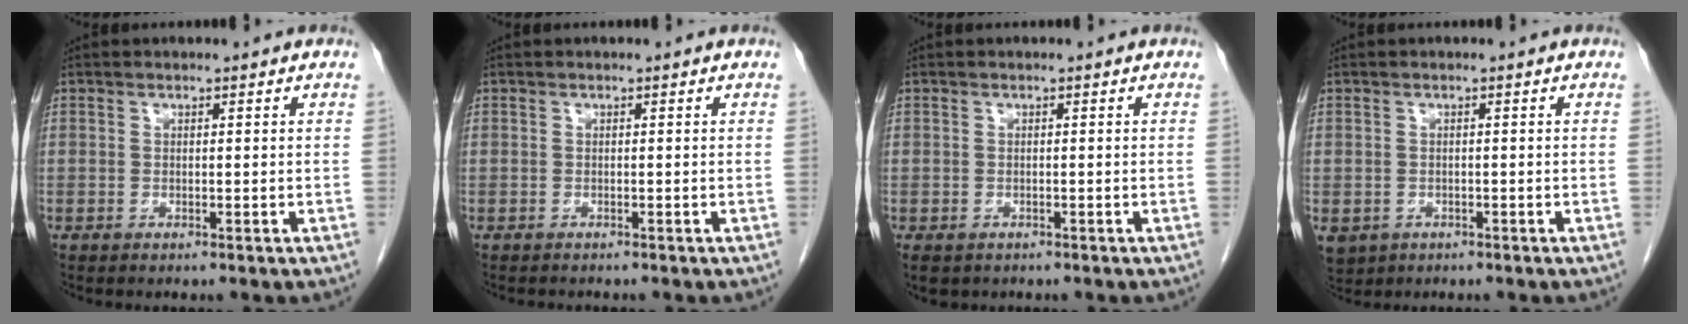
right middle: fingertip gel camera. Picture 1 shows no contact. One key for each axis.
{"total": 1.3, "fx": -1.2, "fy": 0.4, "fz": 0.3, "tx": -0.010, "ty": -0.003, "tz": -0.017}
{"total": 3.7, "fx": -2.5, "fy": 2.4, "fz": 1.4, "tx": -0.024, "ty": -0.005, "tz": -0.034}
{"total": 5.7, "fx": -2.6, "fy": 4.7, "fz": 1.9, "tx": -0.048, "ty": -0.006, "tz": -0.034}